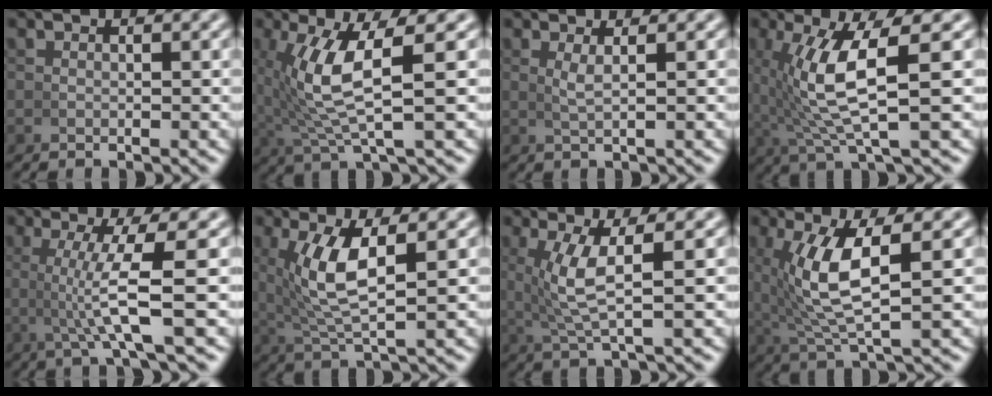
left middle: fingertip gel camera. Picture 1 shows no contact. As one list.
[{"total": 6.2, "force": [0.9, 1.5, 5.9], "torque": [-0.116, 0.006, 0.022]}, {"total": 1.5, "force": [0.8, -0.3, 1.2], "torque": [-0.027, -0.004, 0.019]}, {"total": 6.7, "force": [0.7, 1.5, 6.5], "torque": [-0.119, 0.004, 0.018]}, {"total": 4.6, "force": [0.4, -0.6, 4.6], "torque": [-0.082, -0.003, 0.008]}, {"total": 5.6, "force": [1.1, 1.7, 5.2], "torque": [-0.114, -0.004, 0.033]}, {"total": 4.1, "force": [1.0, 0.6, 4.0], "torque": [-0.078, 0.003, 0.023]}, {"total": 6.5, "force": [0.9, 2.2, 6.1], "torque": [-0.125, -0.001, 0.028]}]